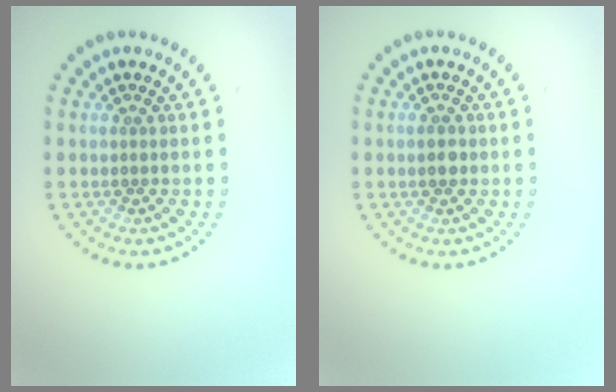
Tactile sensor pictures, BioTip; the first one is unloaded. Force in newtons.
{"total": 1.7, "press": 1.7, "slide": 0.1}